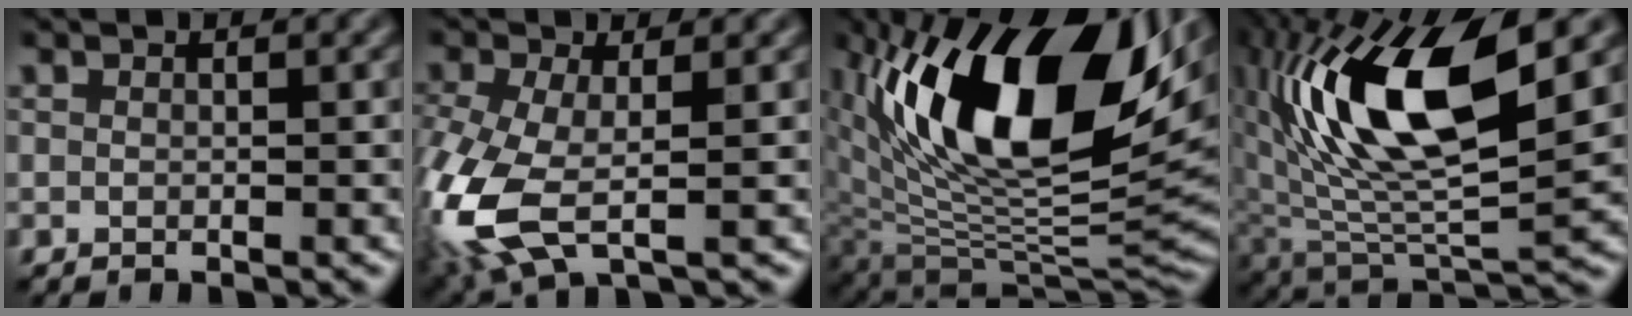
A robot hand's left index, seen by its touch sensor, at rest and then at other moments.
{"total": 8.3, "force": [-2.5, 3.9, 6.9], "torque": [-0.185, -0.016, -0.056]}
{"total": 17.5, "force": [6.3, 8.4, 14.0], "torque": [-0.236, 0.000, 0.110]}
{"total": 14.4, "force": [4.1, 5.6, 12.6], "torque": [-0.242, 0.007, 0.071]}